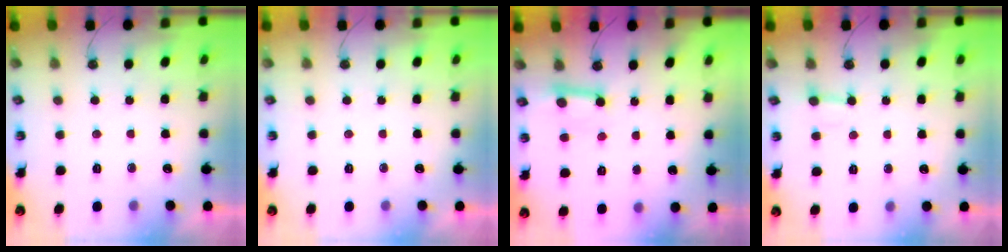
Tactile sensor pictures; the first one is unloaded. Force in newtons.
{"total": 0.0}
{"total": 8.6, "press": 8.5, "slide": 0.9}
{"total": 3.3, "press": 3.2, "slide": 0.2}